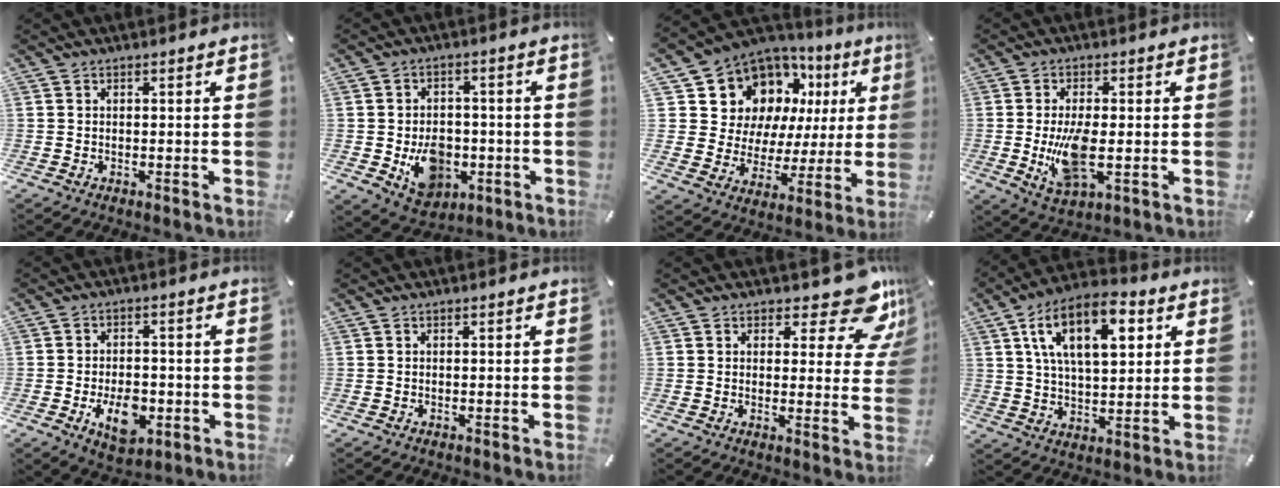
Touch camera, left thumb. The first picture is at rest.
{"total": 10.5, "force": [-2.4, 8.4, 5.7], "torque": [-0.082, 0.012, -0.036]}
{"total": 13.9, "force": [7.5, 10.7, 4.8], "torque": [-0.091, -0.068, 0.148]}
{"total": 10.2, "force": [-0.7, 4.6, 9.1], "torque": [-0.192, -0.022, -0.011]}
{"total": 9.2, "force": [-2.9, 5.7, 6.6], "torque": [-0.103, 0.003, -0.050]}
{"total": 0.0}
{"total": 11.4, "force": [7.8, 4.6, 7.0], "torque": [-0.070, -0.061, 0.133]}
{"total": 15.8, "force": [6.6, 8.3, 11.7], "torque": [-0.194, -0.005, 0.109]}